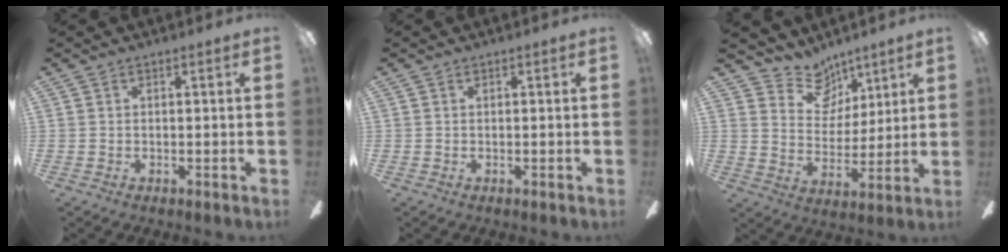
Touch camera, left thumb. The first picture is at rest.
{"total": 0.0}
{"total": 11.3, "force": [8.4, 7.0, 2.7], "torque": [-0.046, -0.059, 0.161]}